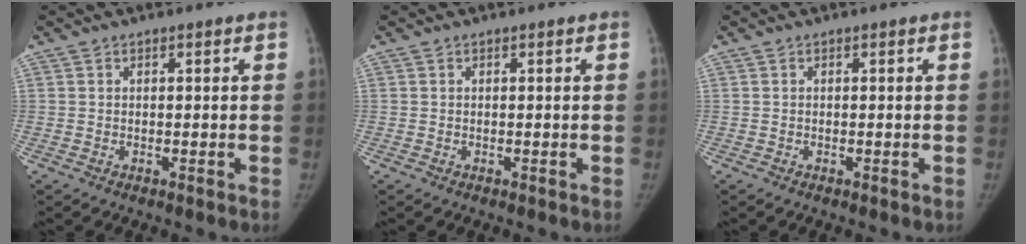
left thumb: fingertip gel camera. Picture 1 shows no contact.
{"total": 0.0}
{"total": 0.0}